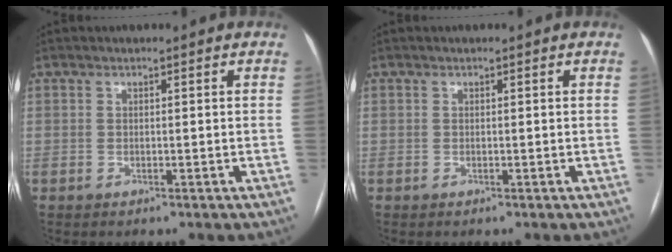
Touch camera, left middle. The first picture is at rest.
{"total": 0.0}